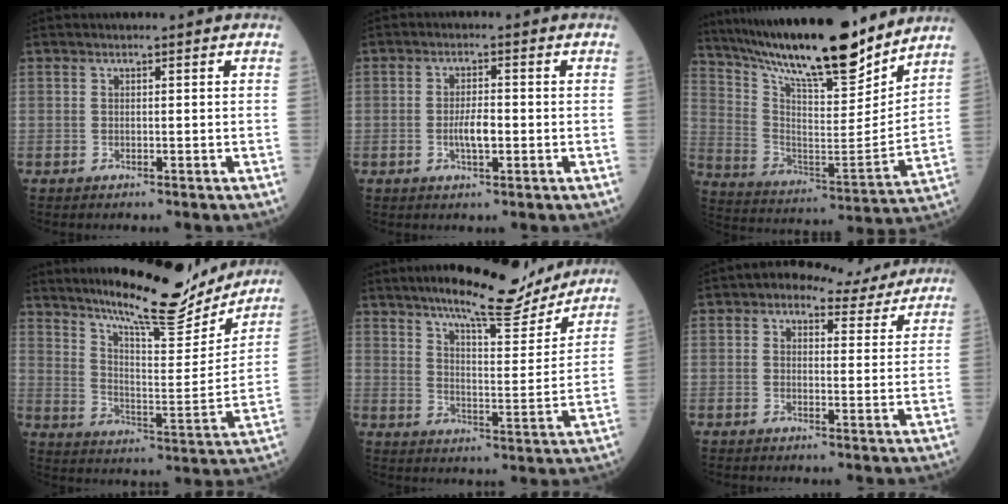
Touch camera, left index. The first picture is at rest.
{"total": 3.4, "force": [-0.7, 0.9, 3.2], "torque": [-0.064, 0.000, -0.012]}
{"total": 23.0, "force": [19.5, 3.1, 11.9], "torque": [-0.220, -0.015, 0.322]}
{"total": 18.0, "force": [16.0, 2.4, 8.1], "torque": [-0.130, -0.024, 0.237]}
{"total": 14.4, "force": [12.6, 2.2, 6.7], "torque": [-0.101, -0.011, 0.181]}
{"total": 6.8, "force": [5.4, 3.2, 2.6], "torque": [-0.032, 0.022, 0.064]}